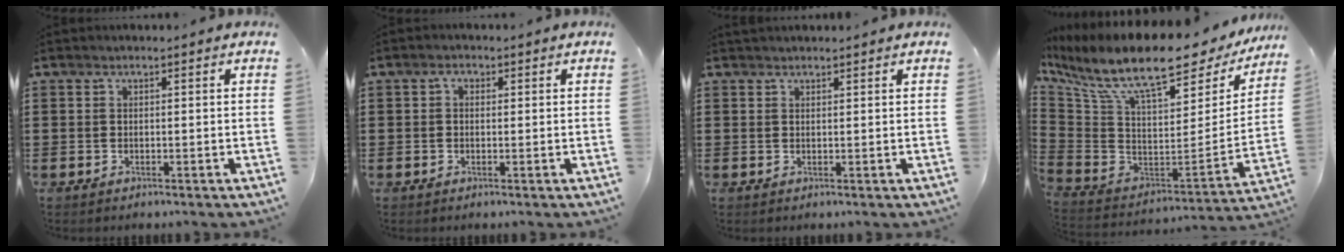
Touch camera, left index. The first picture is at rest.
{"total": 1.4, "force": [0.2, 1.0, 1.0], "torque": [-0.022, 0.008, 0.002]}
{"total": 1.0, "force": [1.0, 0.2, 0.1], "torque": [-0.004, 0.001, 0.019]}
{"total": 13.7, "force": [9.0, 3.7, 9.7], "torque": [-0.204, -0.059, 0.151]}